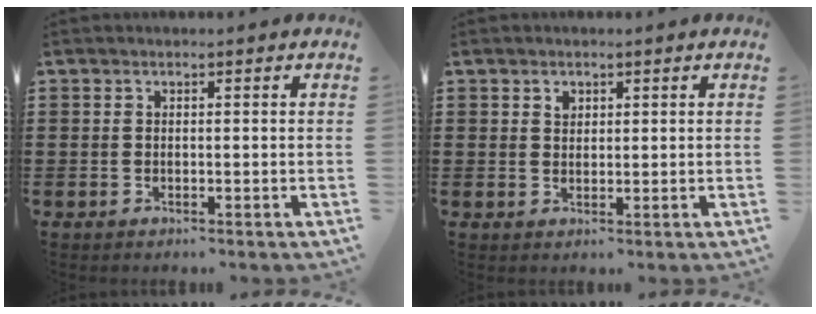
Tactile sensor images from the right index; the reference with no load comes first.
{"total": 1.3, "force": [0.8, 0.9, 0.4], "torque": [-0.008, 0.003, 0.016]}